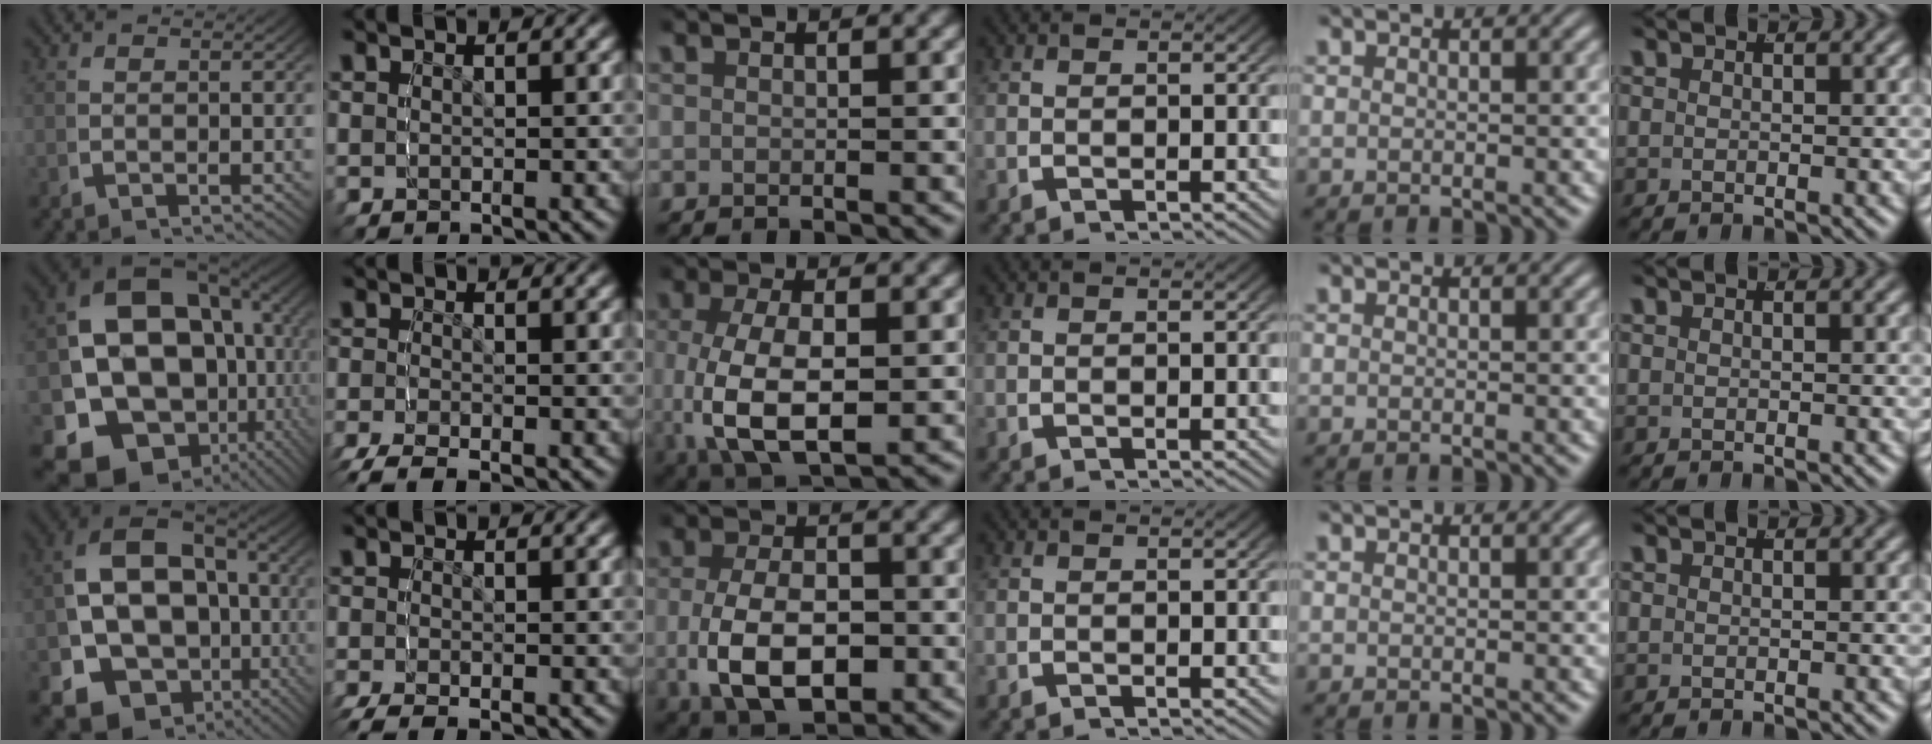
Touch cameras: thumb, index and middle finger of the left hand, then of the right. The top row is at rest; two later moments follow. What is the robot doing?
{"motion": "grasp_and_lifting", "object": "cloth"}